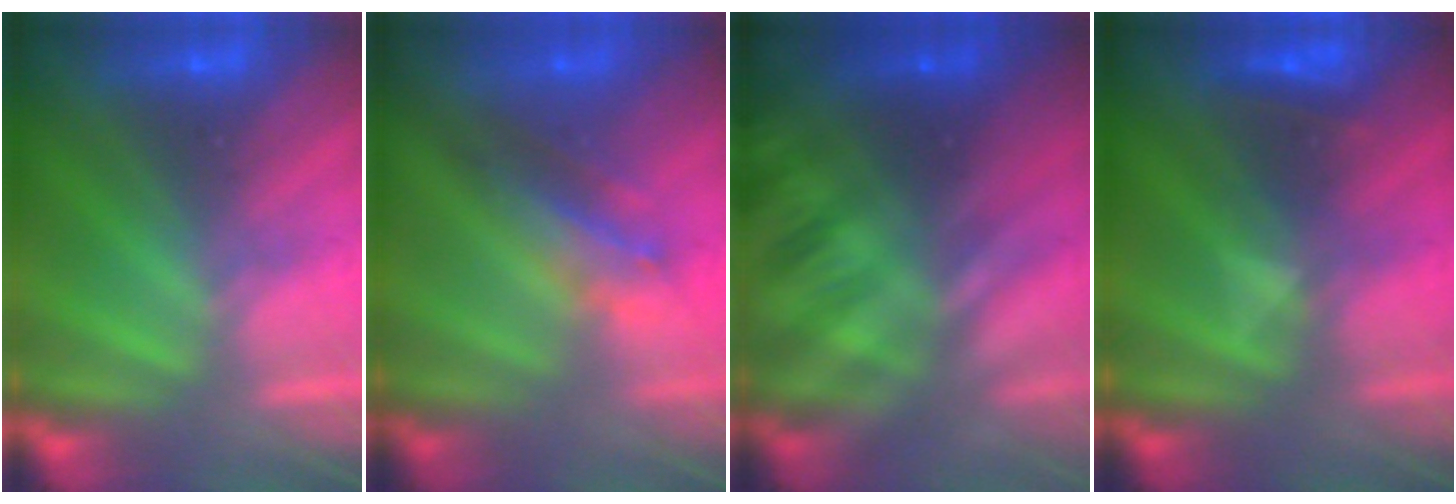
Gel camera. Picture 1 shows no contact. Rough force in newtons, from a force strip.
{"total": 2.7}
{"total": 2.9}
{"total": 2.9}